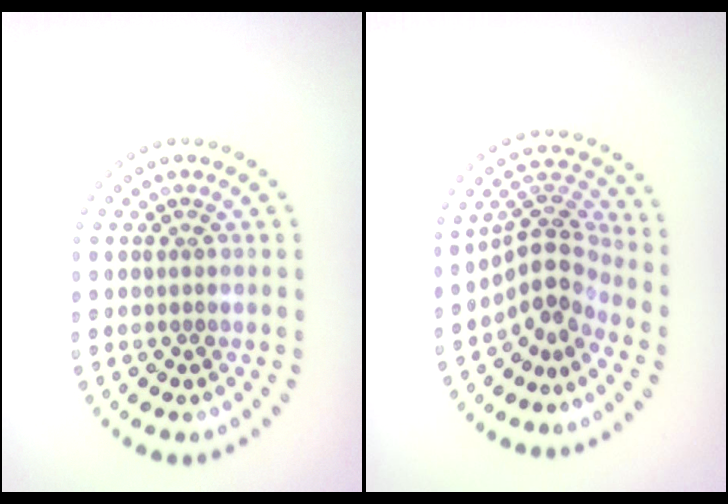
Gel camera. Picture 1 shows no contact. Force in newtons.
{"total": 4.0, "press": 2.8, "slide": 2.8}